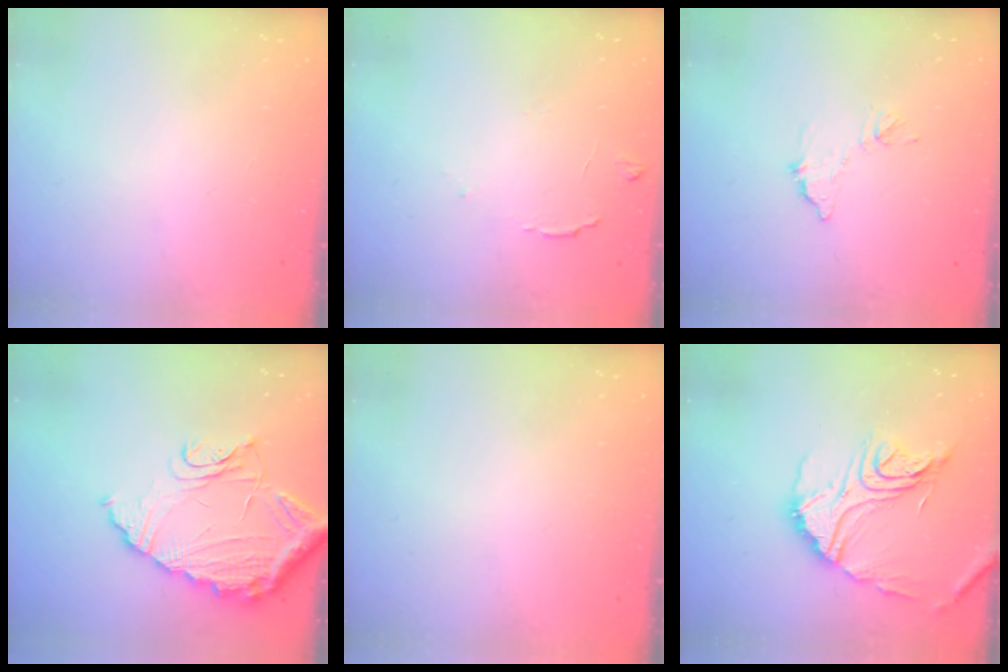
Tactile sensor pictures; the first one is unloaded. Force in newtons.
{"total": 6.7, "press": 6.7, "slide": 0.6}
{"total": 7.9, "press": 7.9, "slide": 0.3}
{"total": 17.7, "press": 17.6, "slide": 1.3}
{"total": 0.0}
{"total": 17.2, "press": 17.1, "slide": 0.9}